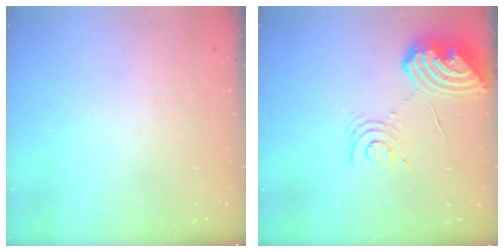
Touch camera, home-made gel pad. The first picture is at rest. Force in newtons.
{"total": 13.4, "press": 13.3, "slide": 1.7}